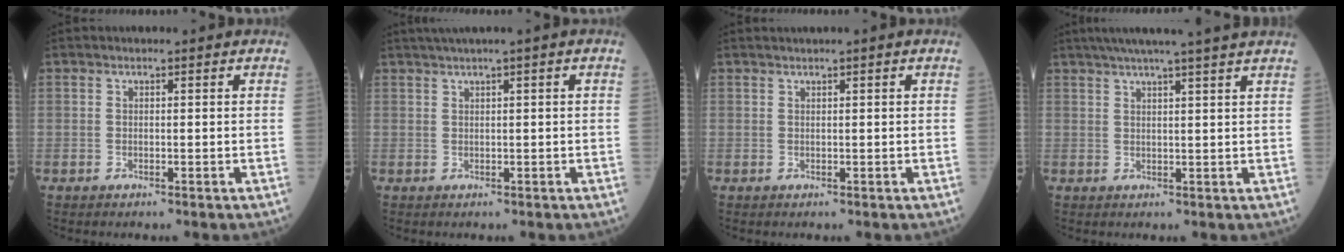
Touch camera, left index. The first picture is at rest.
{"total": 2.7, "force": [1.6, -0.6, 2.1], "torque": [-0.044, 0.009, 0.035]}
{"total": 0.8, "force": [0.5, -0.3, 0.6], "torque": [-0.018, 0.002, 0.017]}
{"total": 11.0, "force": [9.1, -1.5, 6.0], "torque": [-0.091, 0.018, 0.114]}